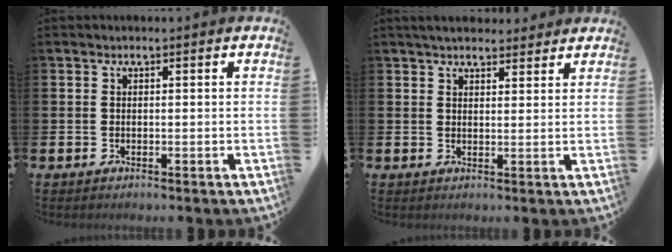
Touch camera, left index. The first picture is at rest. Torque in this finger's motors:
{"motor_torque": [0.97, -1.17, 0.27, 0.16]}